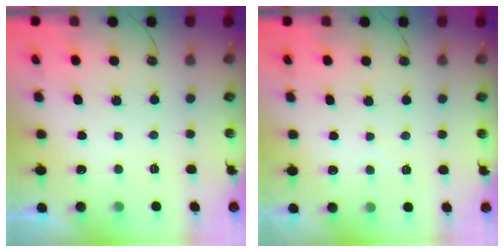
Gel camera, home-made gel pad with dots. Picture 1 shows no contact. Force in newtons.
{"total": 4.1, "press": 4.1, "slide": 0.6}